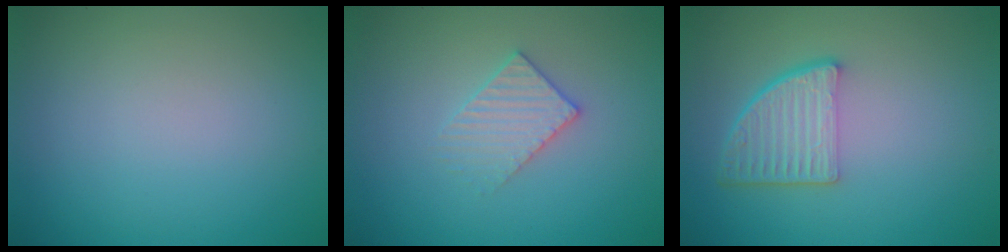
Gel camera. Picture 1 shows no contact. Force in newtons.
{"total": 2.3, "press": 2.2, "slide": 0.3}
{"total": 4.8, "press": 3.5, "slide": 3.3}